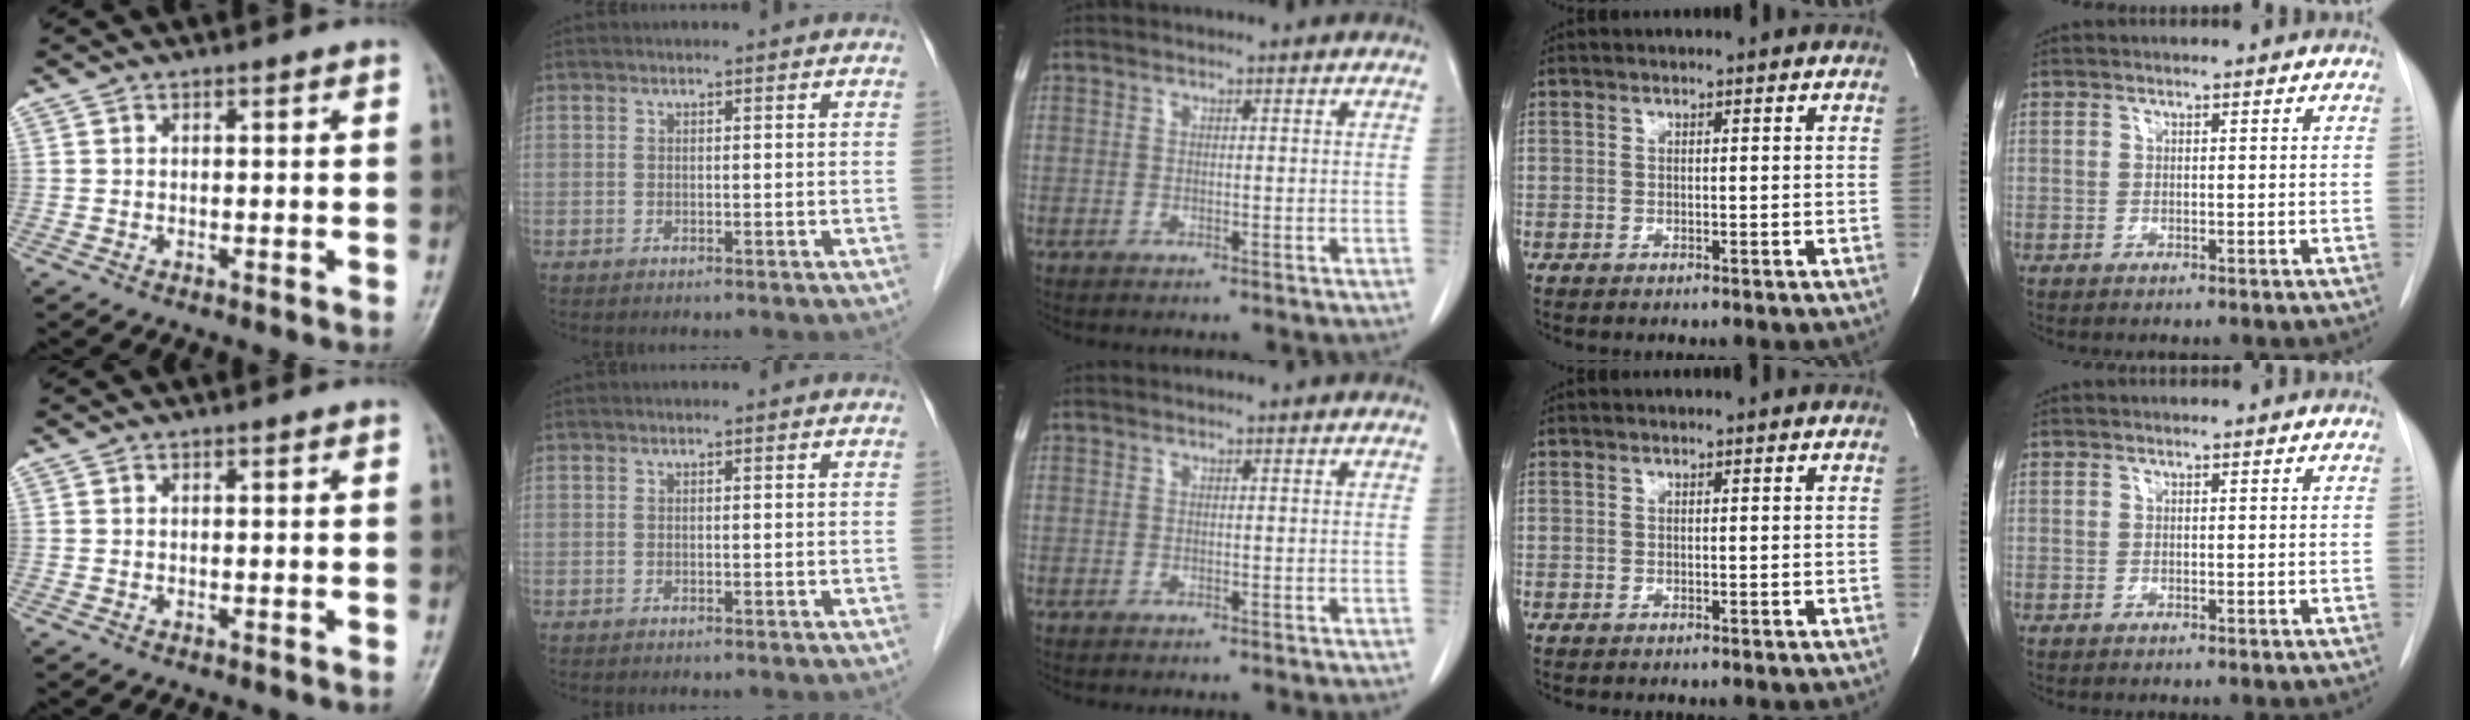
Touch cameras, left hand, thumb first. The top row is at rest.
{}